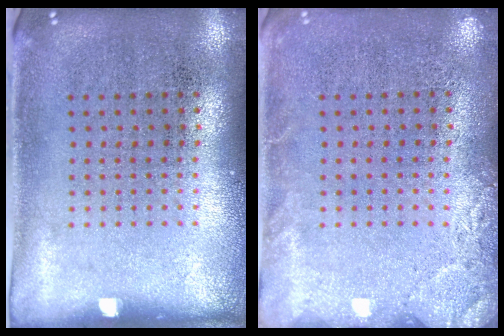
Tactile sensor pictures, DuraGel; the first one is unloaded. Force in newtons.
{"total": 2.0, "press": 2.0, "slide": 0.3}